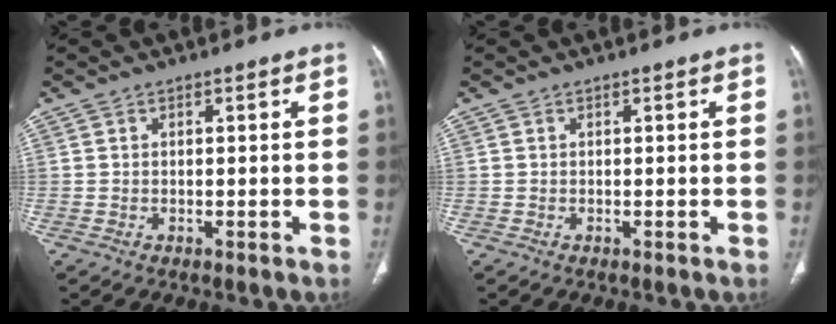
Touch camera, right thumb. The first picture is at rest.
{"total": 0.0}